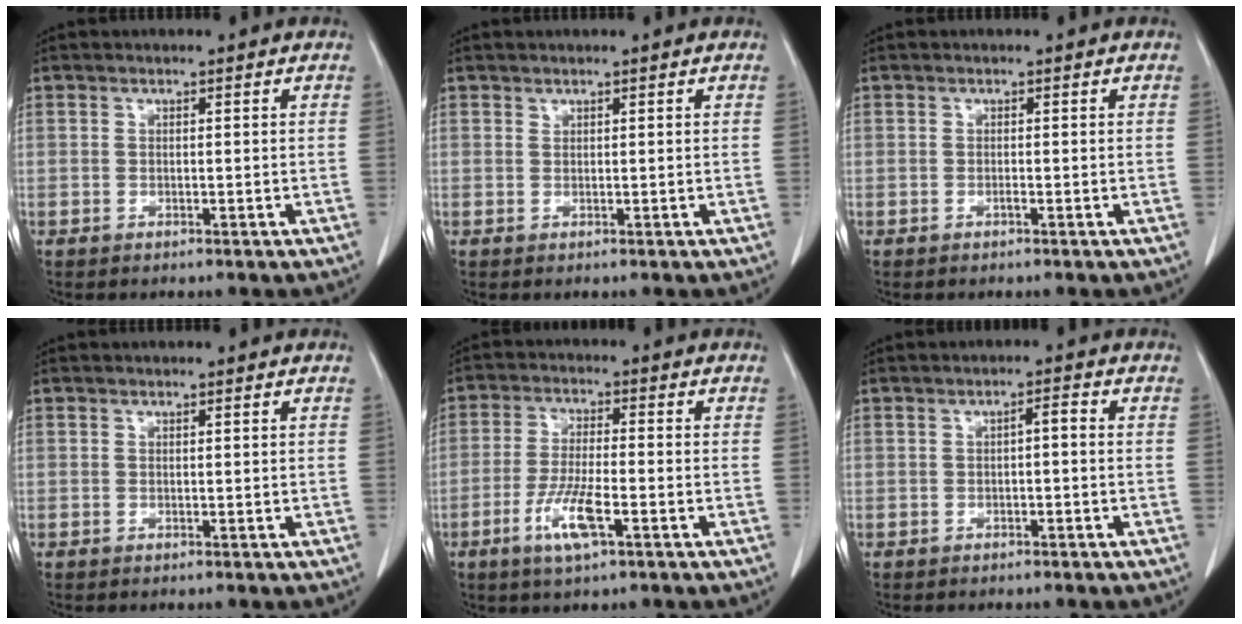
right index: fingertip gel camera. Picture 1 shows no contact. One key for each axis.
{"total": 0.5, "fx": 0.4, "fy": 0.3, "fz": 0.1, "tx": 0.003, "ty": 0.002, "tz": 0.007}
{"total": 0.6, "fx": -0.3, "fy": 0.3, "fz": 0.4, "tx": -0.011, "ty": 0.001, "tz": -0.004}
{"total": 0.0}
{"total": 7.8, "fx": -3.4, "fy": 1.6, "fz": 6.8, "tx": -0.140, "ty": -0.008, "tz": -0.060}
{"total": 2.0, "fx": 0.0, "fy": 0.7, "fz": 1.8, "tx": -0.034, "ty": 0.013, "tz": 0.003}